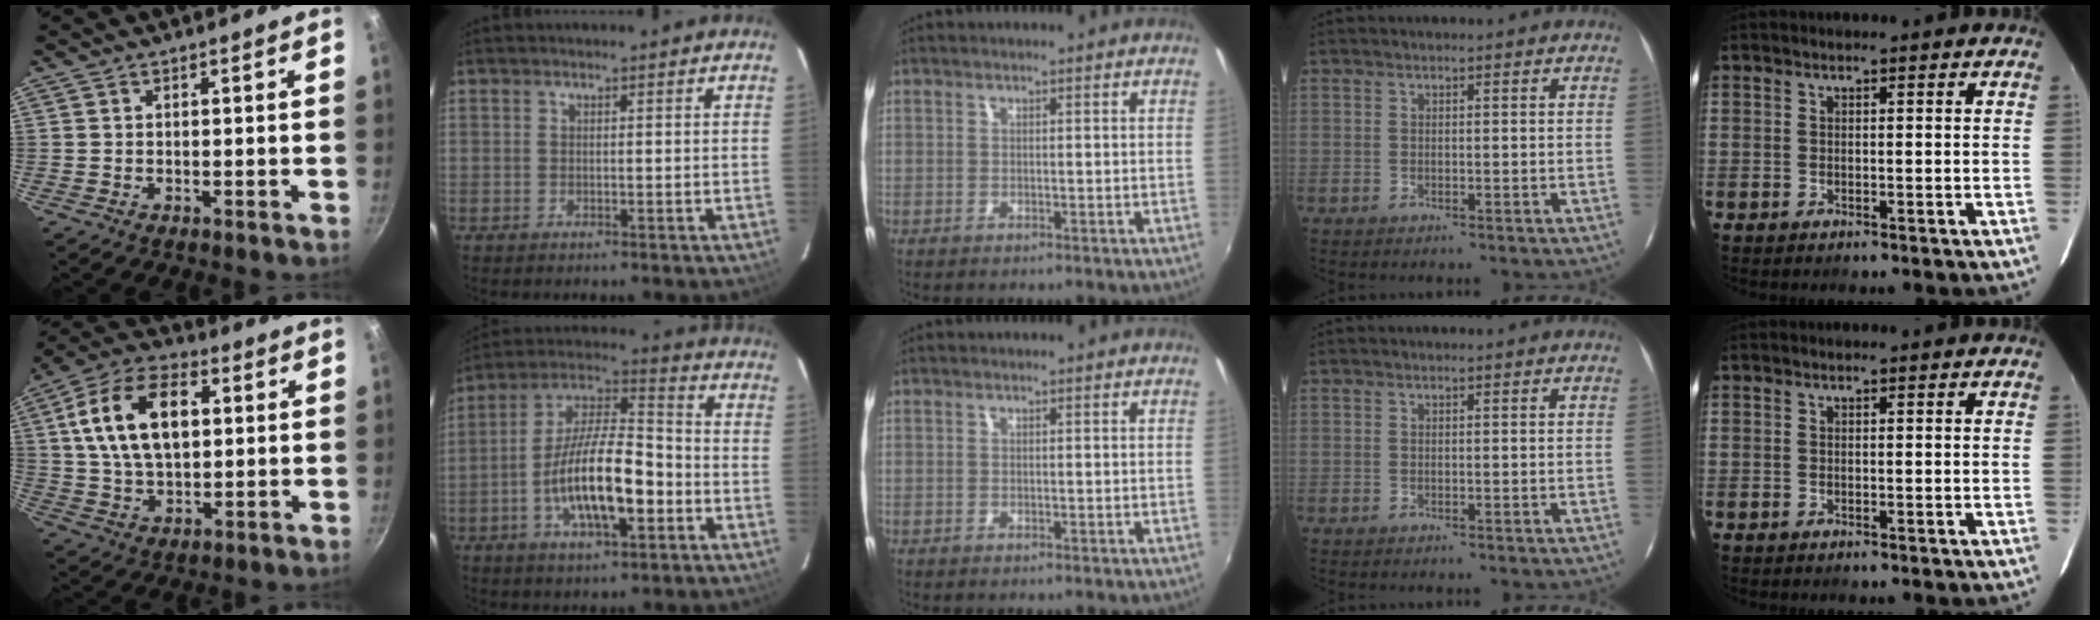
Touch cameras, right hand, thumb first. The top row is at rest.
{"thumb": {"total": 17.2, "force": [3.6, 10.3, 13.3], "torque": [-0.218, 0.011, 0.055]}, "index": {"total": 16.0, "force": [-4.9, 5.6, 14.1], "torque": [-0.264, 0.007, -0.086]}}